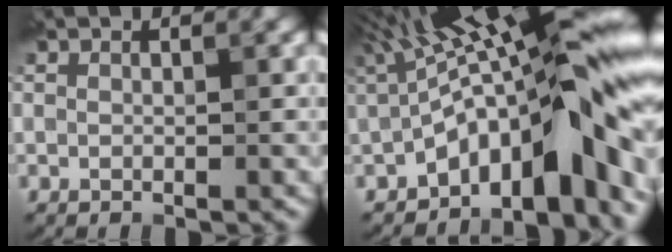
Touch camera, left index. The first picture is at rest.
{"total": 15.1, "force": [-2.2, 4.6, 14.2], "torque": [-0.172, 0.041, -0.046]}